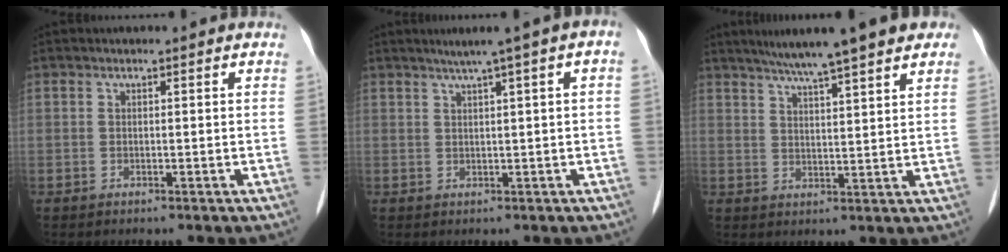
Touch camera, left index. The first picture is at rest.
{"total": 5.2, "force": [2.1, 0.0, 4.8], "torque": [-0.069, 0.021, 0.031]}
{"total": 12.1, "force": [9.6, 1.1, 7.3], "torque": [-0.105, 0.029, 0.127]}